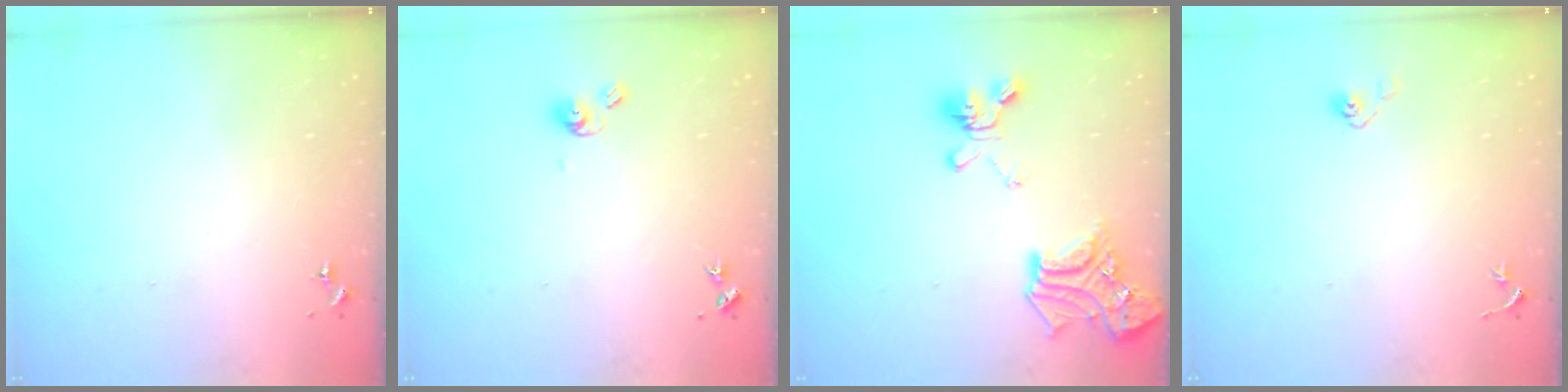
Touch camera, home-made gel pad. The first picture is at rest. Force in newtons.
{"total": 6.8, "press": 6.8, "slide": 0.6}
{"total": 19.4, "press": 19.4, "slide": 1.5}
{"total": 3.7, "press": 3.4, "slide": 1.3}